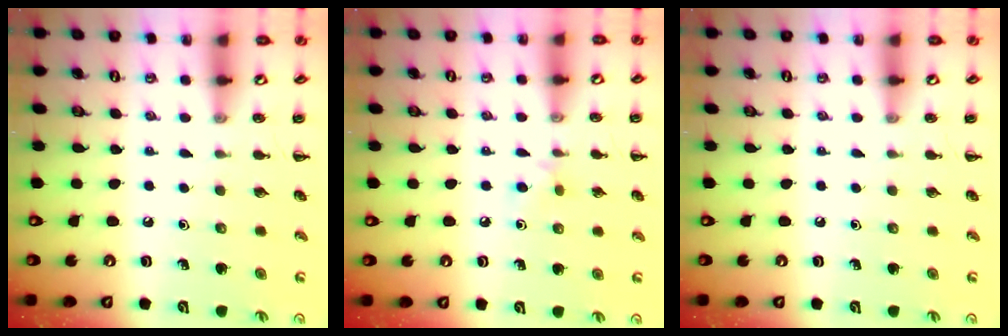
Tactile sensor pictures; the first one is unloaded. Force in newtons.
{"total": 4.4, "press": 4.1, "slide": 1.4}
{"total": 0.0}